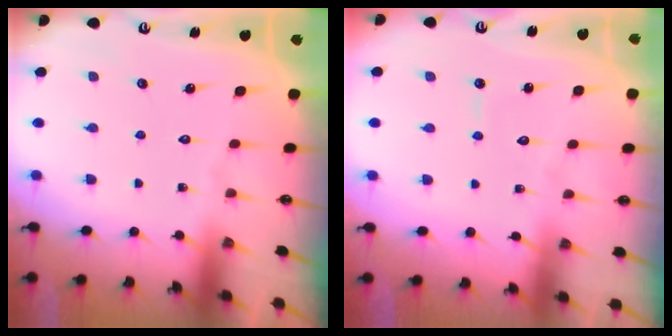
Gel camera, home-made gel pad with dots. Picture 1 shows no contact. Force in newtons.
{"total": 2.6, "press": 2.6, "slide": 0.3}